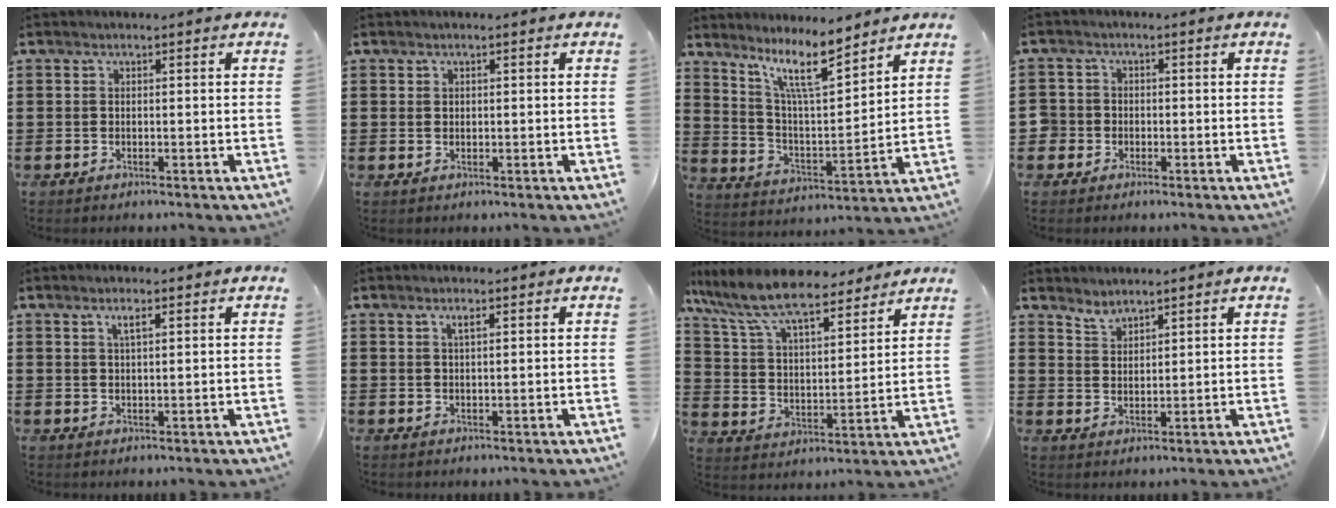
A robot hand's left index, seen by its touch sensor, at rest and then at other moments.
{"total": 0.6, "force": [0.2, 0.5, 0.3], "torque": [-0.008, 0.003, 0.004]}
{"total": 10.6, "force": [7.7, 2.4, 6.9], "torque": [-0.138, -0.034, 0.136]}
{"total": 2.2, "force": [-0.9, 2.0, -0.1], "torque": [-0.017, 0.000, -0.025]}
{"total": 2.1, "force": [1.1, 0.5, 1.7], "torque": [-0.036, 0.003, 0.018]}
{"total": 1.6, "force": [0.8, 0.4, 1.3], "torque": [-0.026, 0.002, 0.013]}
{"total": 10.4, "force": [8.8, 2.2, 5.0], "torque": [-0.133, -0.039, 0.153]}
{"total": 2.3, "force": [2.3, 0.4, 0.1], "torque": [-0.007, -0.006, 0.045]}